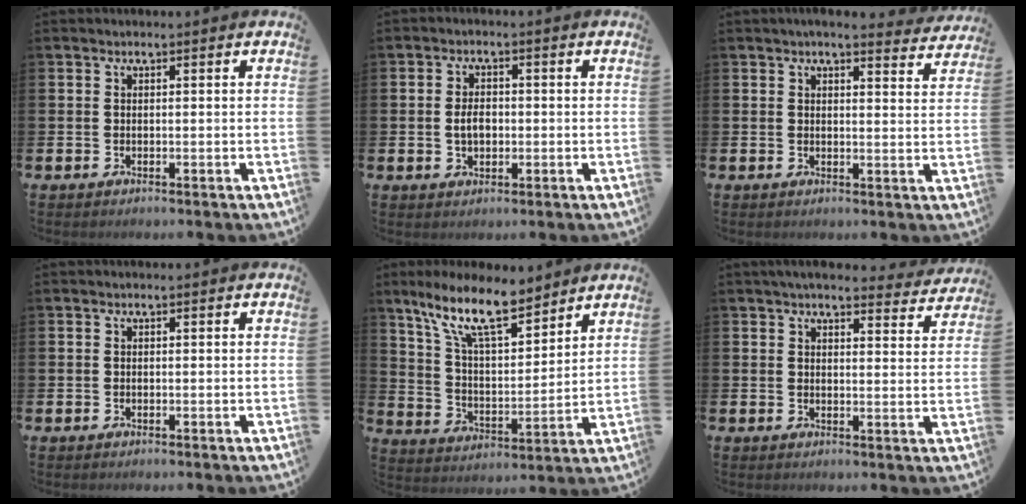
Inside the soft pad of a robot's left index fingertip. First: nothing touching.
{"total": 3.1, "force": [-0.2, 2.0, 2.3], "torque": [-0.027, 0.000, -0.010]}
{"total": 3.7, "force": [3.6, 0.2, 1.0], "torque": [-0.015, -0.019, 0.062]}
{"total": 0.0}
{"total": 12.2, "force": [9.6, 3.5, 6.6], "torque": [-0.145, -0.038, 0.170]}
{"total": 4.8, "force": [4.5, 0.9, 1.4], "torque": [-0.026, -0.022, 0.078]}